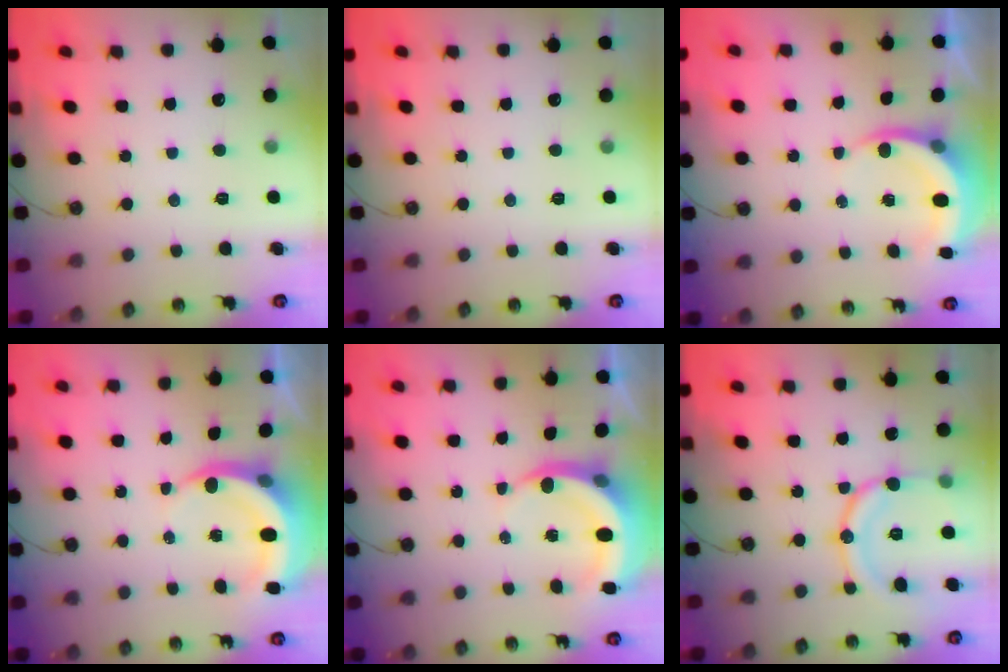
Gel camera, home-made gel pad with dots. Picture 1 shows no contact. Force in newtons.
{"total": 0.0}
{"total": 5.2, "press": 5.2, "slide": 0.6}
{"total": 7.3, "press": 7.2, "slide": 1.0}
{"total": 7.3, "press": 7.2, "slide": 1.0}
{"total": 14.3, "press": 14.2, "slide": 1.0}